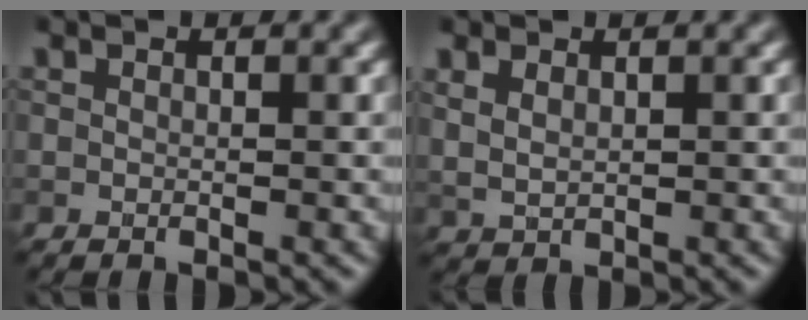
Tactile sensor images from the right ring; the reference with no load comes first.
{"total": 1.8, "force": [0.8, 1.0, 1.2], "torque": [-0.029, -0.002, 0.021]}